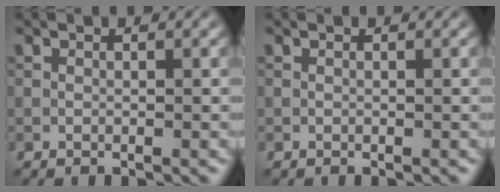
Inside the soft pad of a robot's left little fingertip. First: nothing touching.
{"total": 0.0}